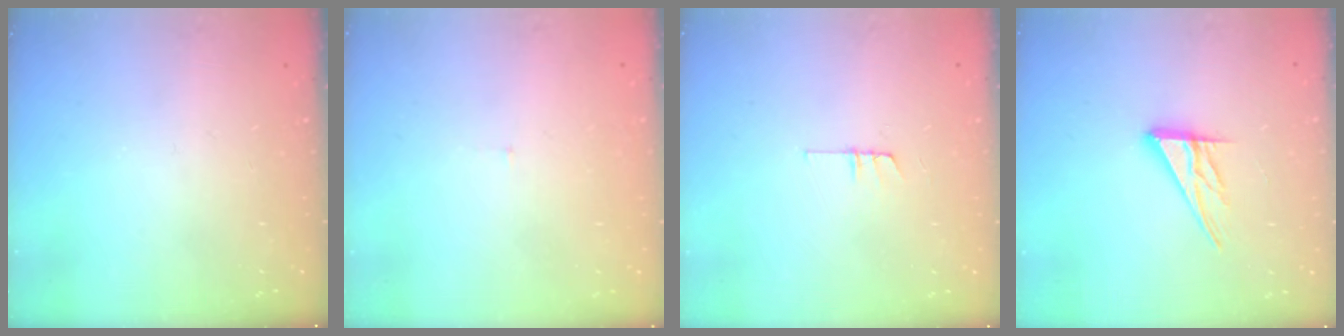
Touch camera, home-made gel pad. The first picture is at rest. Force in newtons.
{"total": 3.0, "press": 3.0, "slide": 0.2}
{"total": 3.7, "press": 3.7, "slide": 0.4}
{"total": 11.6, "press": 11.5, "slide": 1.0}